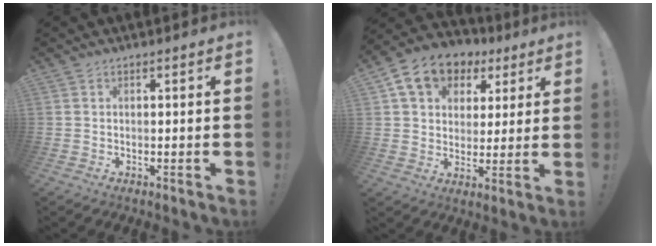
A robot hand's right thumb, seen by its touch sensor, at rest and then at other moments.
{"total": 12.7, "force": [6.4, 9.5, 5.6], "torque": [-0.086, -0.029, 0.124]}